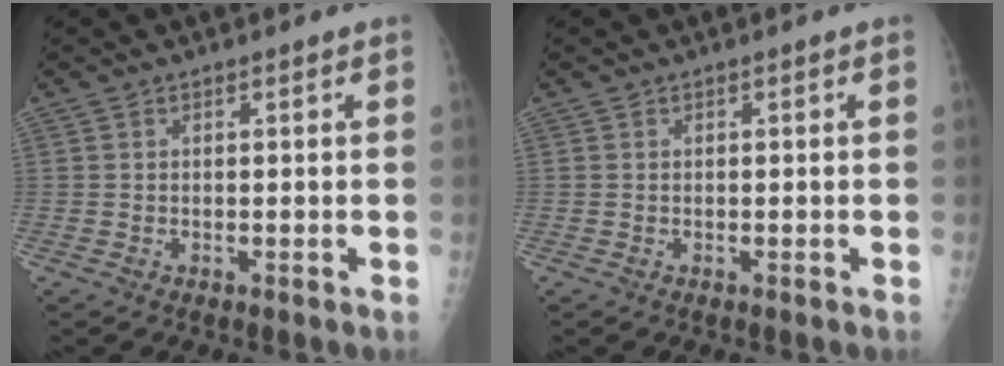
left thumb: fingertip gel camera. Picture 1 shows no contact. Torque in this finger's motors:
{"motor_torque": [0.00, 0.01, -0.06, -0.07, 0.00]}